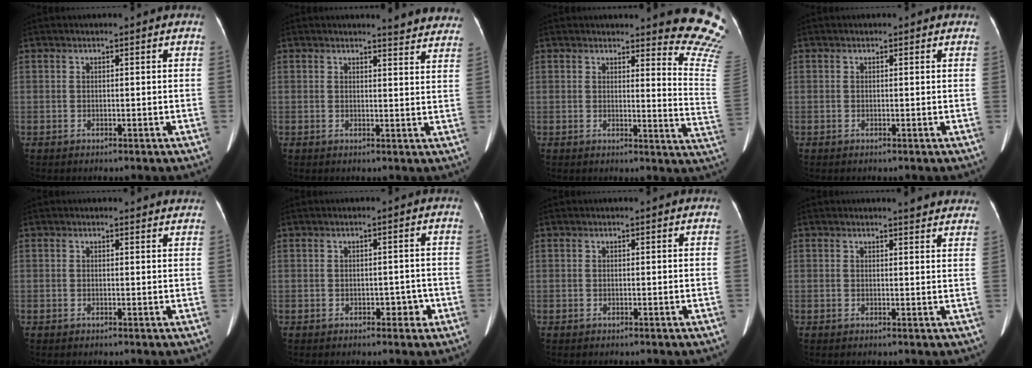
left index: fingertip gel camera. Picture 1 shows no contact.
{"total": 8.1, "force": [7.9, 1.3, 1.5], "torque": [0.004, -0.023, 0.061]}
{"total": 11.0, "force": [10.3, -0.1, 3.7], "torque": [-0.019, -0.116, 0.084]}
{"total": 0.6, "force": [0.1, 0.6, 0.0], "torque": [0.006, 0.004, -0.004]}
{"total": 3.4, "force": [3.1, 1.3, 0.2], "torque": [0.003, 0.000, 0.014]}
{"total": 2.2, "force": [-1.1, 1.4, 1.3], "torque": [-0.013, 0.000, -0.013]}
{"total": 0.0}
{"total": 5.8, "force": [5.5, 1.1, 1.5], "torque": [-0.007, -0.008, 0.042]}